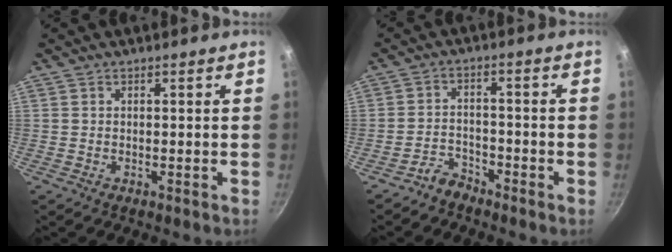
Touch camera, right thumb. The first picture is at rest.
{"total": 3.5, "force": [-3.2, 1.5, 0.4], "torque": [-0.001, 0.037, -0.061]}